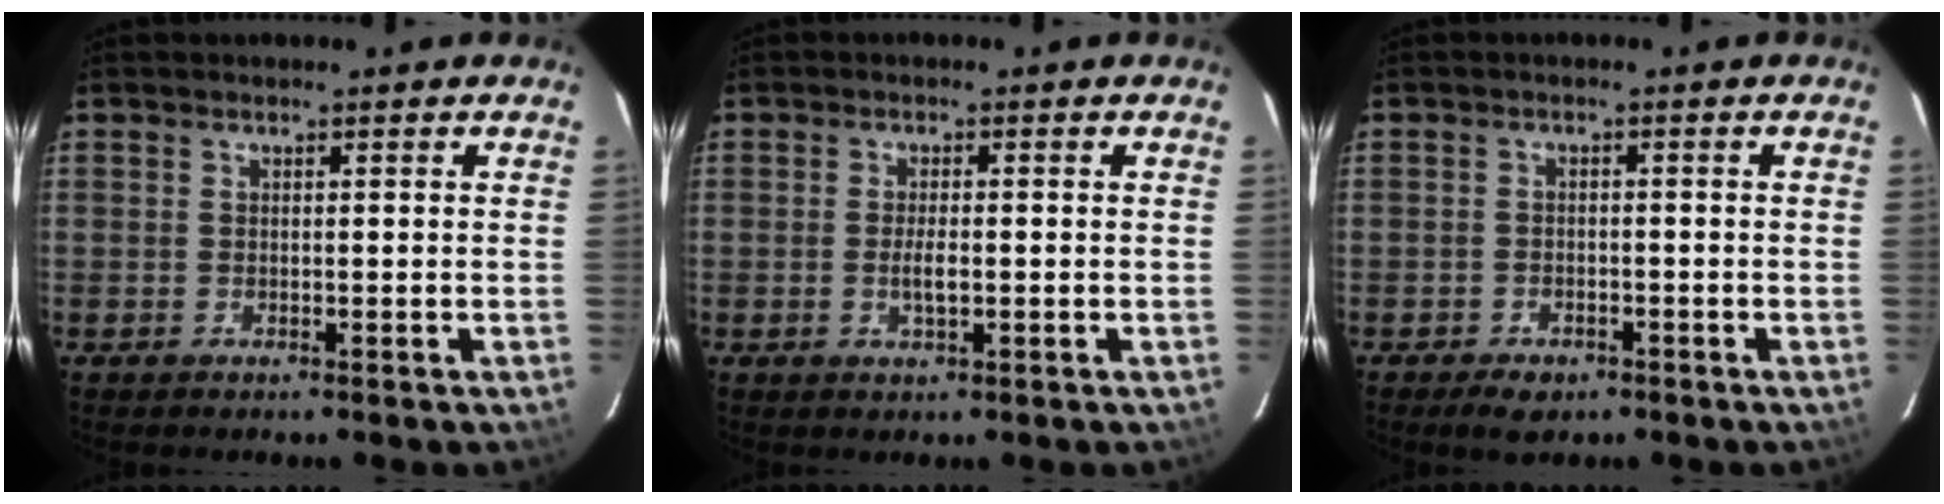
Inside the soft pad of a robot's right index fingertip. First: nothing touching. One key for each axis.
{"total": 2.6, "fx": -0.5, "fy": 0.8, "fz": 2.5, "tx": -0.048, "ty": -0.005, "tz": -0.008}
{"total": 4.3, "fx": -3.0, "fy": 2.5, "fz": 1.8, "tx": -0.044, "ty": -0.001, "tz": -0.040}